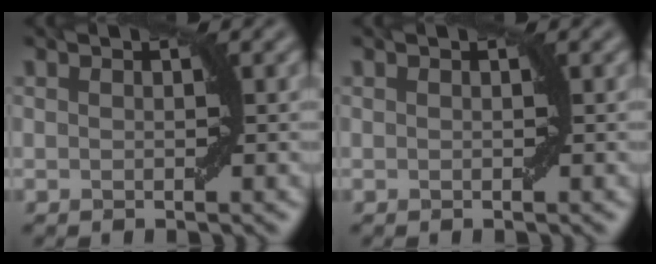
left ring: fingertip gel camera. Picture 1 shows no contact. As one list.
[{"total": 0.0}]